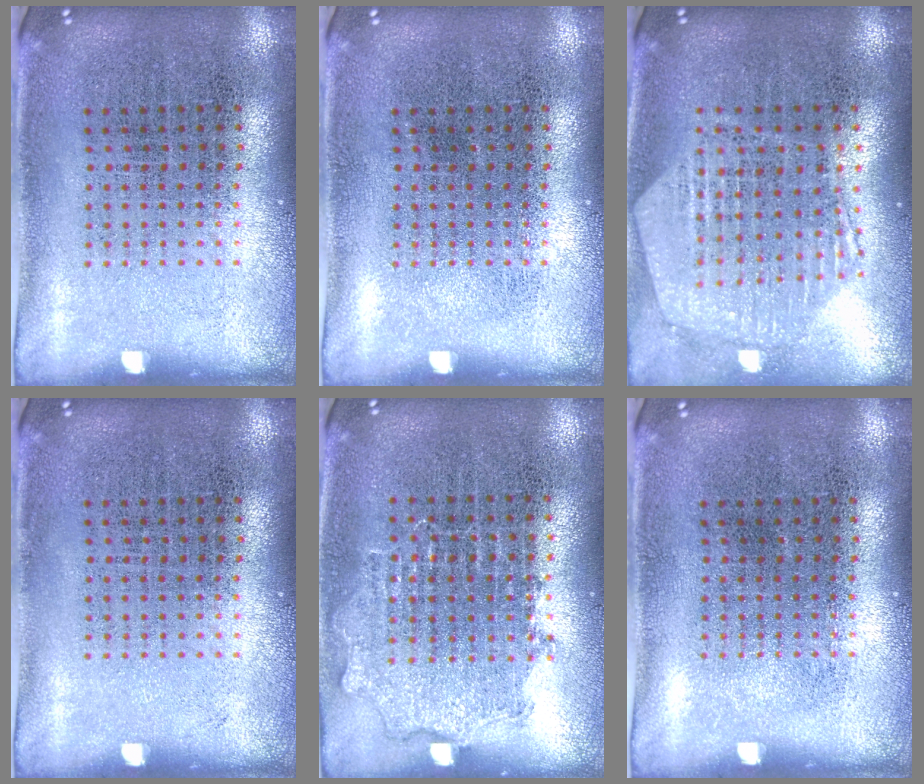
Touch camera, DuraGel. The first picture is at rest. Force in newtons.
{"total": 0.0}
{"total": 1.2, "press": 1.2, "slide": 0.1}
{"total": 0.0}
{"total": 0.9, "press": 0.9, "slide": 0.2}
{"total": 0.0}